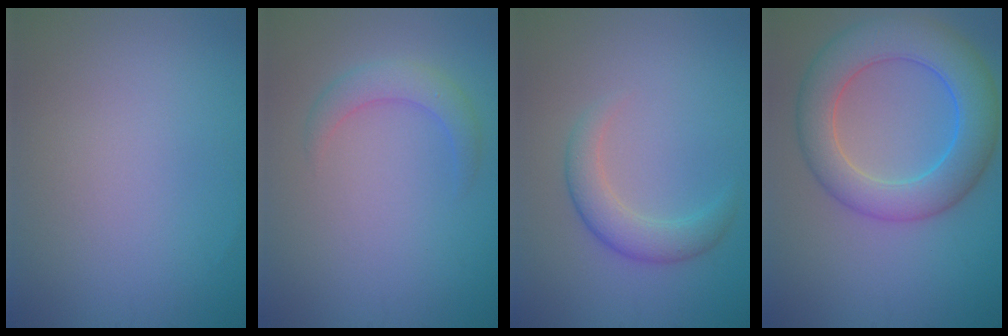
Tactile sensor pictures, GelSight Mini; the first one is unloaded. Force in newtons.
{"total": 2.4, "press": 2.4, "slide": 0.0}
{"total": 3.0, "press": 3.0, "slide": 0.1}
{"total": 8.0, "press": 8.0, "slide": 0.3}